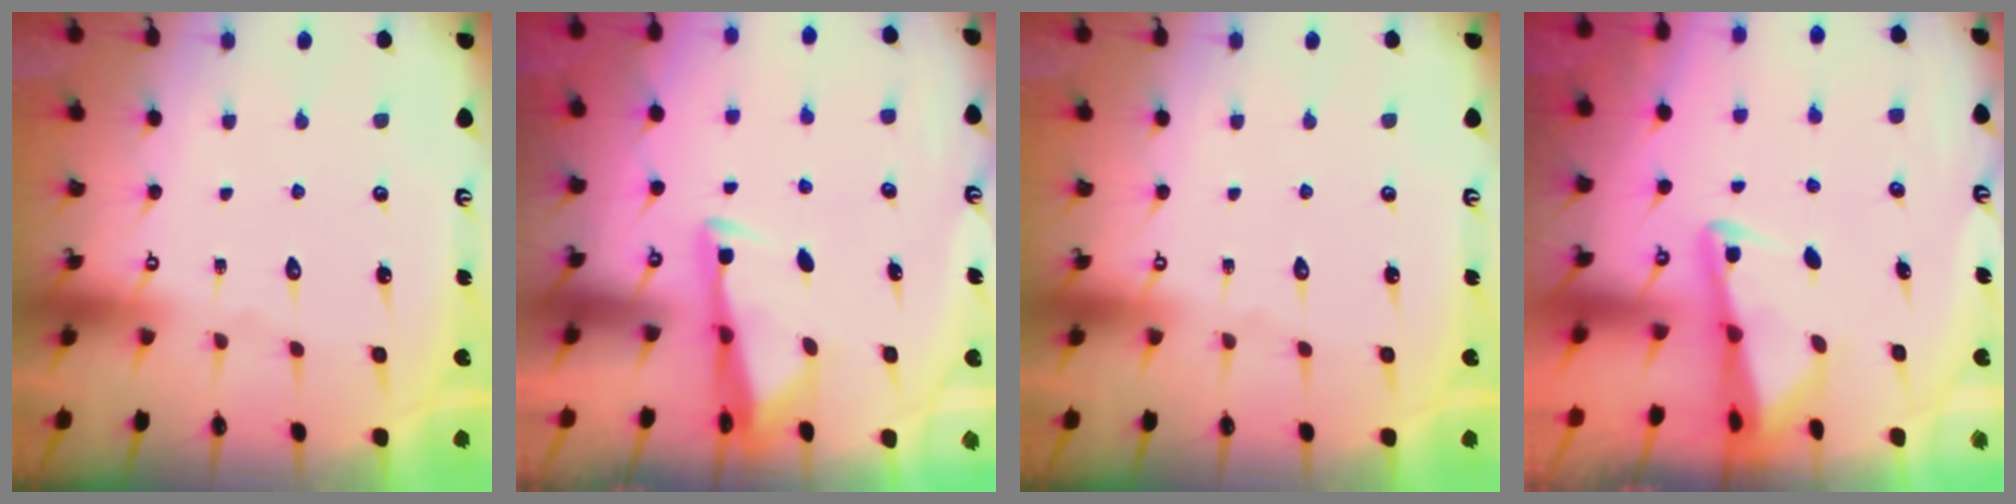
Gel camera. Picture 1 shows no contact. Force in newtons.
{"total": 3.5, "press": 3.4, "slide": 0.9}
{"total": 0.0}
{"total": 2.2, "press": 2.2, "slide": 0.3}